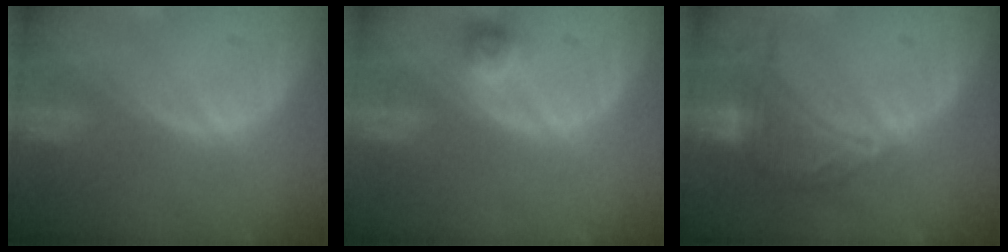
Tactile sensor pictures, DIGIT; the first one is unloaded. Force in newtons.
{"total": 2.3, "press": 2.2, "slide": 0.3}
{"total": 8.2, "press": 8.2, "slide": 0.4}